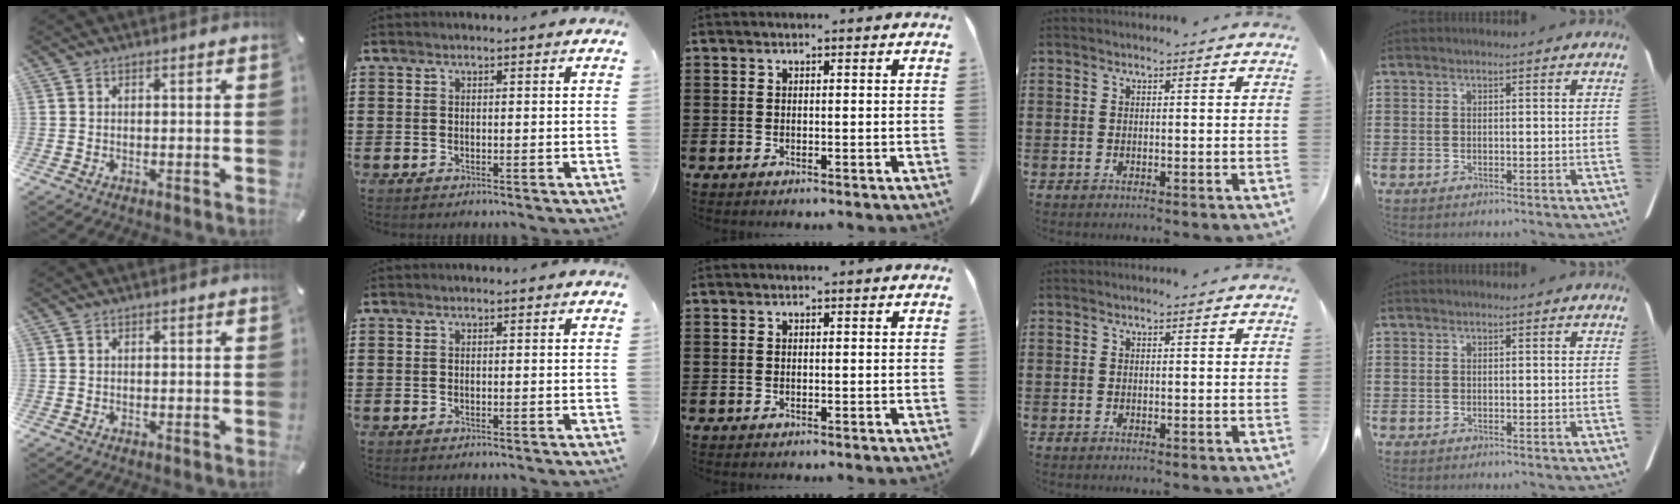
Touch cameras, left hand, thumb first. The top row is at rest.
{}